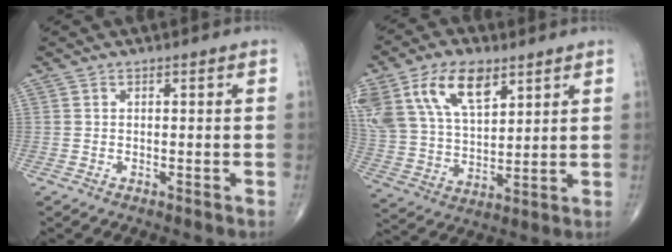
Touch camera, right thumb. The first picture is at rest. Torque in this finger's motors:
{"motor_torque": [1.06, 2.85, 1.85, 0.87, 0.15]}